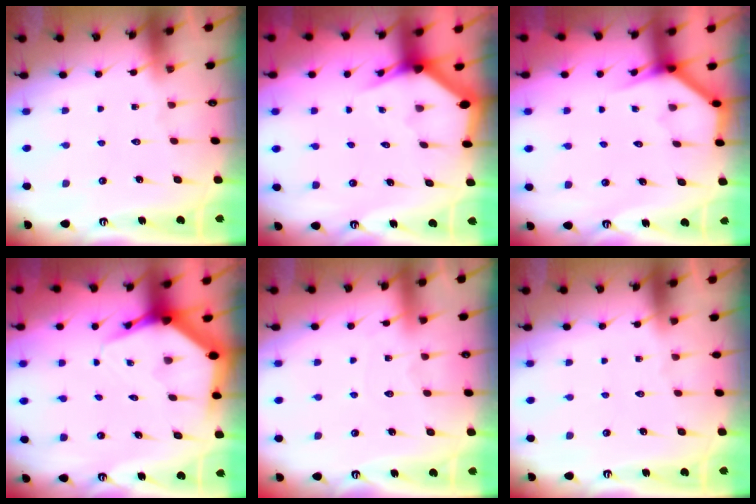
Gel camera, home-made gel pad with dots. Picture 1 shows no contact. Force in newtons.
{"total": 3.2, "press": 3.2, "slide": 0.1}
{"total": 3.9, "press": 3.9, "slide": 0.4}
{"total": 5.8, "press": 5.8, "slide": 0.3}
{"total": 2.7, "press": 2.7, "slide": 0.2}
{"total": 0.0}